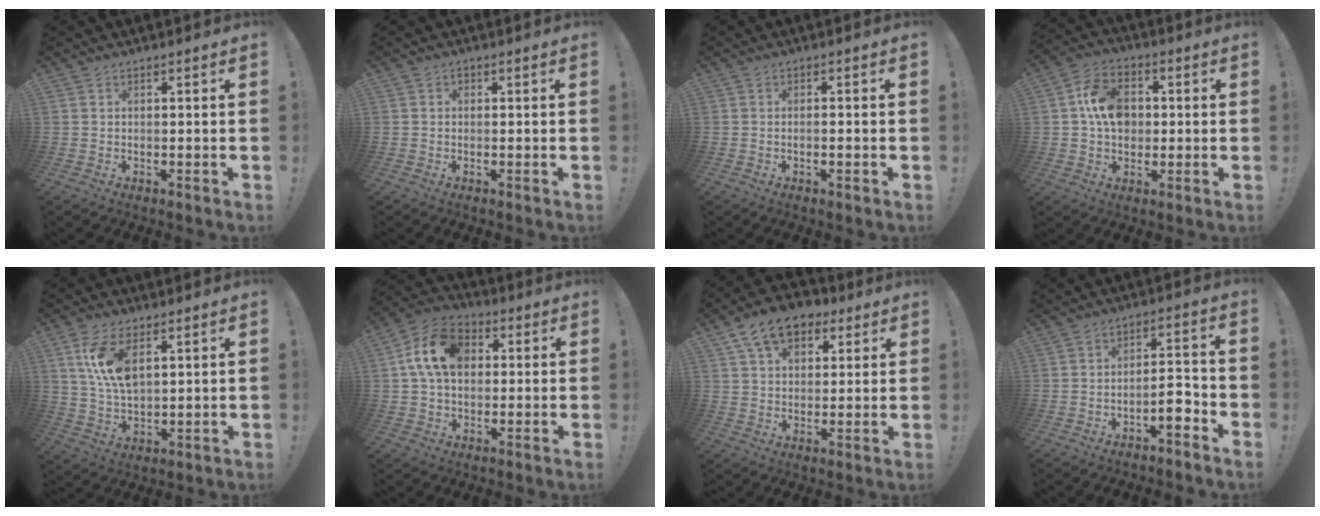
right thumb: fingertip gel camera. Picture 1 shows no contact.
{"total": 0.8, "force": [-0.3, 0.7, 0.3], "torque": [0.002, 0.000, -0.007]}
{"total": 1.3, "force": [-0.8, 0.2, 1.0], "torque": [-0.009, -0.002, -0.015]}
{"total": 12.1, "force": [1.3, 9.3, 7.6], "torque": [-0.121, 0.016, 0.030]}
{"total": 10.8, "force": [4.4, 5.4, 8.2], "torque": [-0.170, -0.014, 0.079]}
{"total": 14.2, "force": [3.2, 10.2, 9.3], "torque": [-0.154, 0.011, 0.065]}
{"total": 12.4, "force": [6.4, 8.2, 6.8], "torque": [-0.109, -0.021, 0.123]}
{"total": 6.8, "force": [-4.1, 2.3, 4.9], "torque": [-0.067, 0.015, -0.071]}